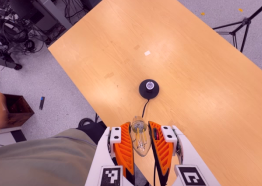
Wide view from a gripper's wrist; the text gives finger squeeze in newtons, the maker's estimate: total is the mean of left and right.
{"total": 21.8, "left": 24.5, "right": 19.1}